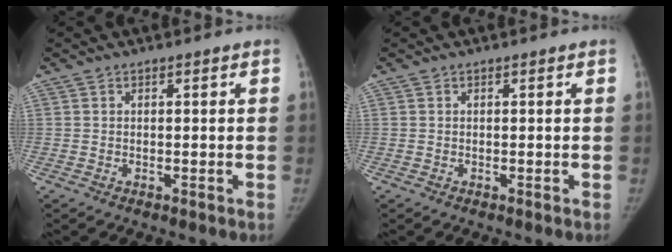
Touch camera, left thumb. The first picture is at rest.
{"total": 0.0}